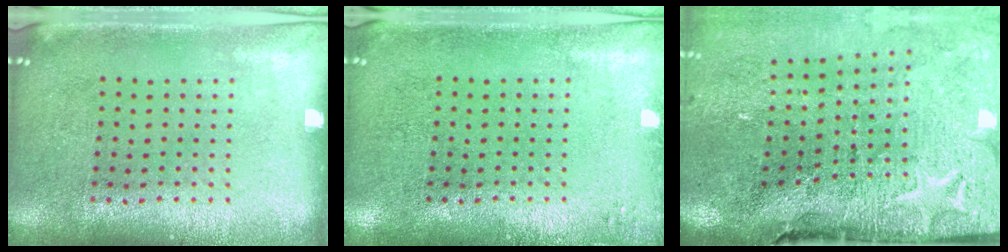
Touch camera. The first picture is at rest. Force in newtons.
{"total": 1.0, "press": 1.0, "slide": 0.2}
{"total": 4.5, "press": 3.5, "slide": 2.7}